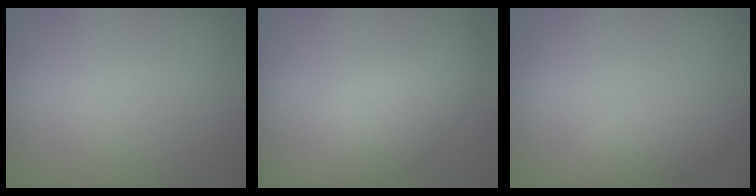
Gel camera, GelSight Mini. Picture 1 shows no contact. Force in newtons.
{"total": 5.0, "press": 5.0, "slide": 0.4}
{"total": 2.7, "press": 2.7, "slide": 0.2}